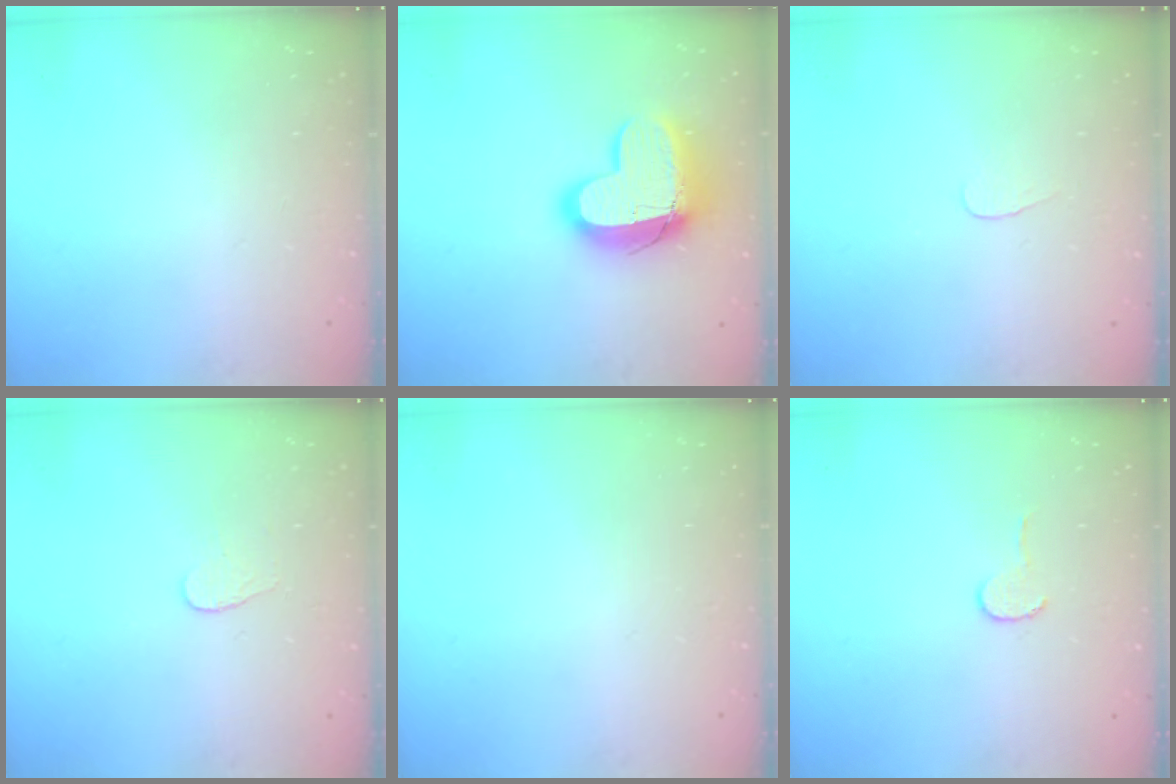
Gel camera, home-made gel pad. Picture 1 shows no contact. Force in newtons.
{"total": 15.2, "press": 15.2, "slide": 1.4}
{"total": 2.8, "press": 2.7, "slide": 0.3}
{"total": 3.2, "press": 3.2, "slide": 0.3}
{"total": 0.0}
{"total": 3.9, "press": 3.9, "slide": 0.3}